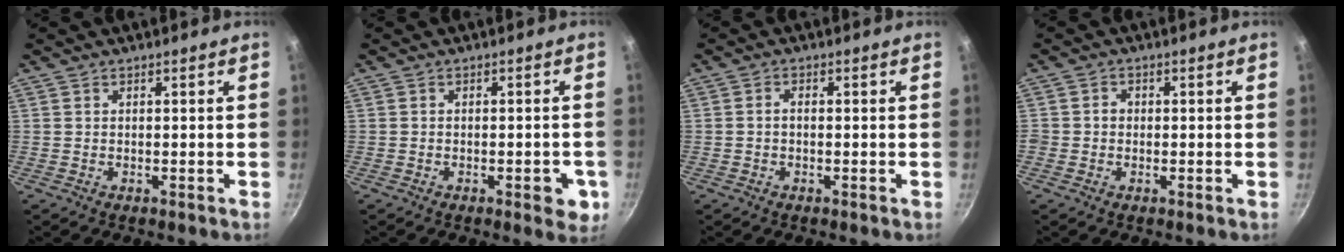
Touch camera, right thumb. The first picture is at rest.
{"total": 4.7, "force": [-1.7, 2.1, 3.9], "torque": [-0.032, 0.006, -0.020]}
{"total": 1.4, "force": [-0.3, 0.9, 1.0], "torque": [-0.017, 0.009, -0.006]}
{"total": 1.8, "force": [-0.3, 1.7, 0.6], "torque": [-0.003, 0.006, -0.008]}